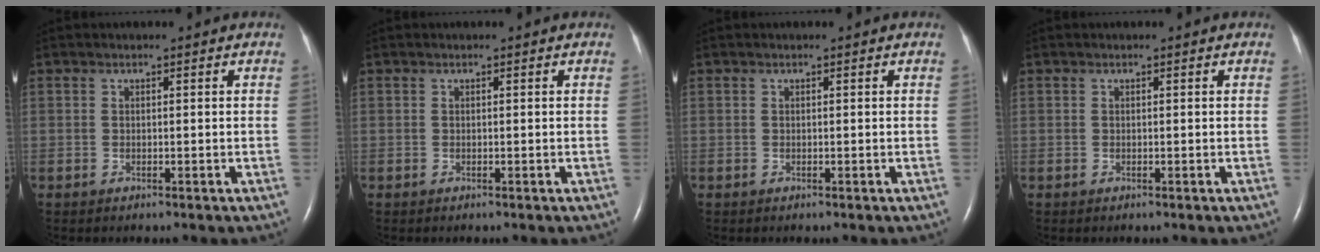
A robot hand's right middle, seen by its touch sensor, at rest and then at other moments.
{"total": 0.0}
{"total": 0.0}
{"total": 0.0}